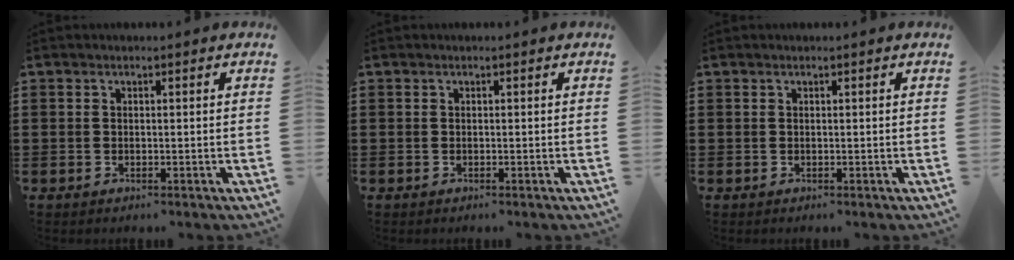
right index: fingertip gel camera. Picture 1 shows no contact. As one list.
[{"total": 0.0}, {"total": 0.0}]